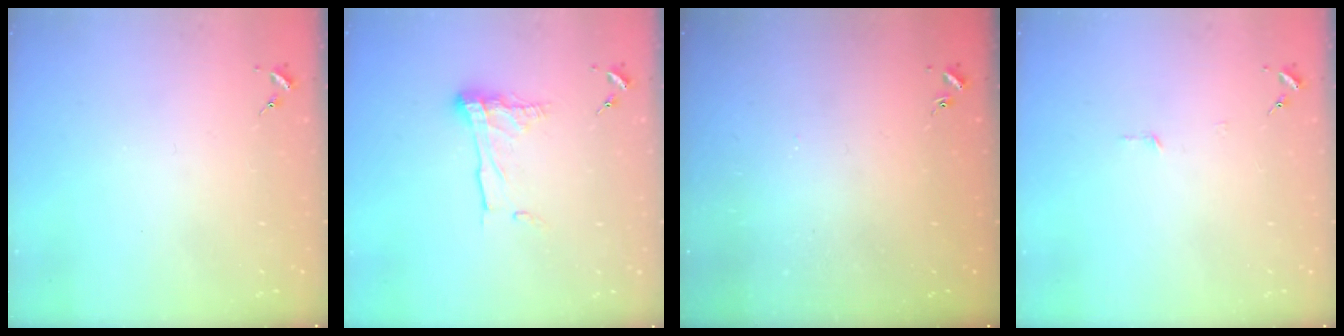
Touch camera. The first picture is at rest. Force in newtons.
{"total": 11.0, "press": 10.9, "slide": 1.0}
{"total": 0.9, "press": 0.8, "slide": 0.2}
{"total": 2.7, "press": 2.7, "slide": 0.2}